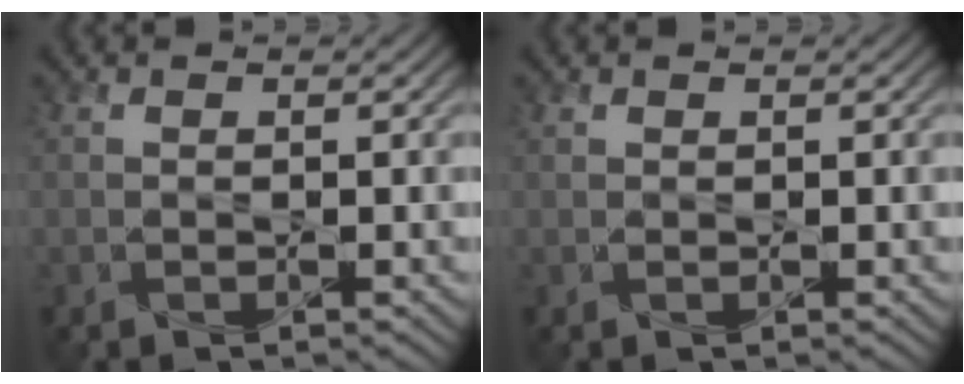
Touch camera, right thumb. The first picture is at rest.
{"total": 0.0}